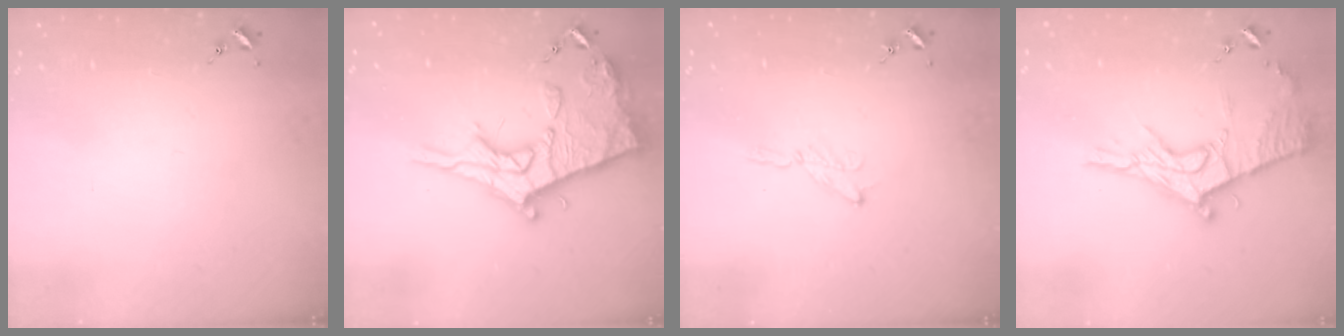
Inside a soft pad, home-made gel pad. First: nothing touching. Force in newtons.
{"total": 21.2, "press": 21.2, "slide": 1.8}
{"total": 5.3, "press": 5.2, "slide": 0.6}
{"total": 16.9, "press": 16.8, "slide": 1.4}